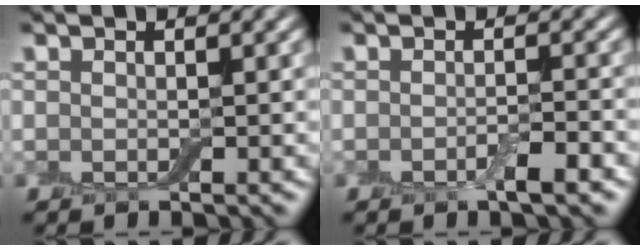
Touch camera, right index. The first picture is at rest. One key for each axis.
{"total": 1.9, "fx": -1.0, "fy": 0.4, "fz": 1.5, "tx": -0.025, "ty": 0.000, "tz": -0.017}